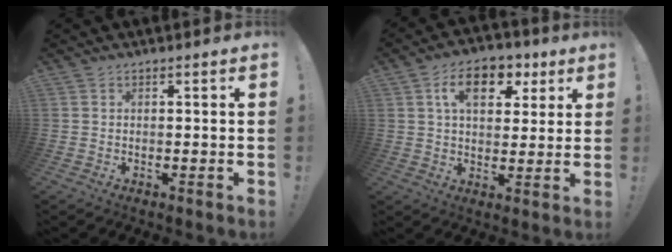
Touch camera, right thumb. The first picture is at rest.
{"total": 11.7, "force": [4.9, 7.3, 7.7], "torque": [-0.116, -0.006, 0.087]}